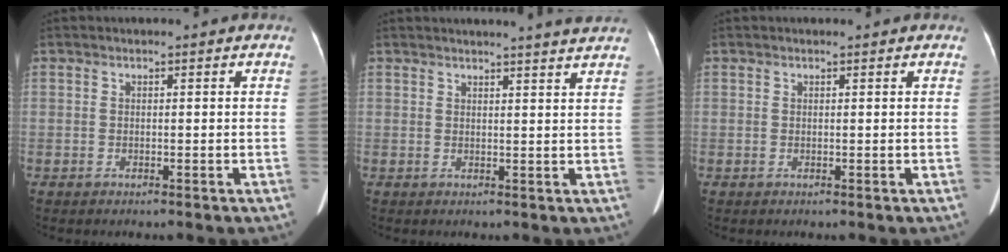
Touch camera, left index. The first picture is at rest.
{"total": 6.5, "force": [6.1, -1.0, 2.2], "torque": [-0.025, 0.001, 0.056]}
{"total": 0.0}